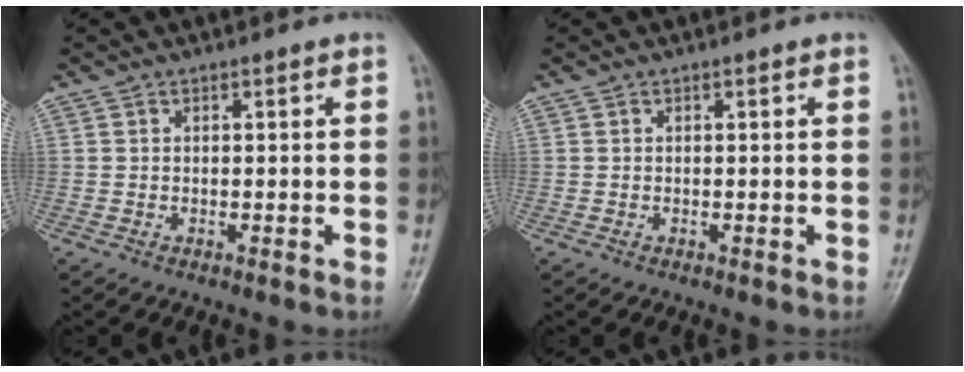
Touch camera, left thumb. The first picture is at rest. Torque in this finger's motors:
{"motor_torque": [0.00, 0.00, 0.00, 0.00, 0.00]}